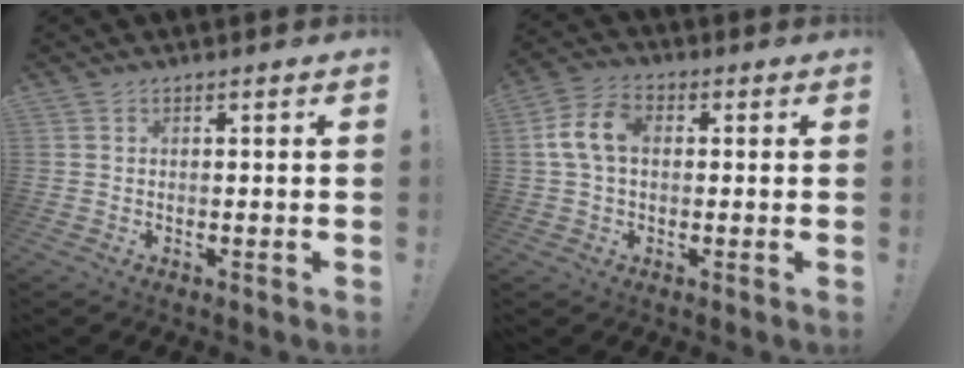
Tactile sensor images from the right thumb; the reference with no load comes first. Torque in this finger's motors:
{"motor_torque": [0.11, 0.69, 0.06, 0.04, 0.18]}